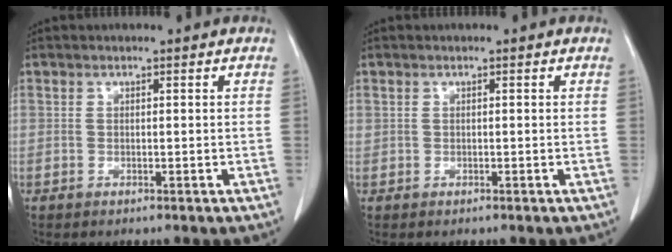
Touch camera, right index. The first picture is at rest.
{"total": 0.0}